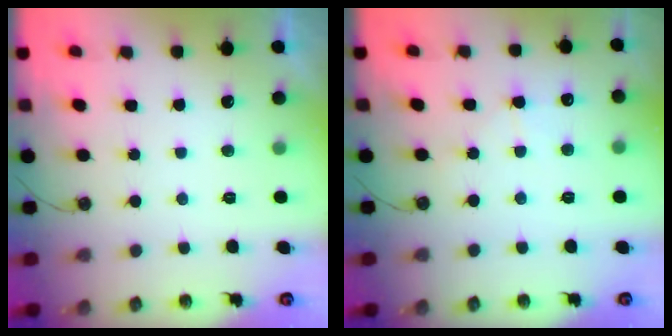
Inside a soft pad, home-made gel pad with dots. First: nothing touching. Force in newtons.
{"total": 3.2, "press": 3.1, "slide": 0.4}